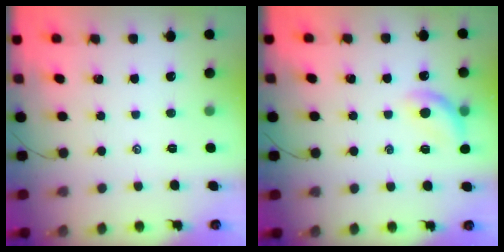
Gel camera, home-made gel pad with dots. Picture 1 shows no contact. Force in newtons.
{"total": 11.0, "press": 10.8, "slide": 2.3}